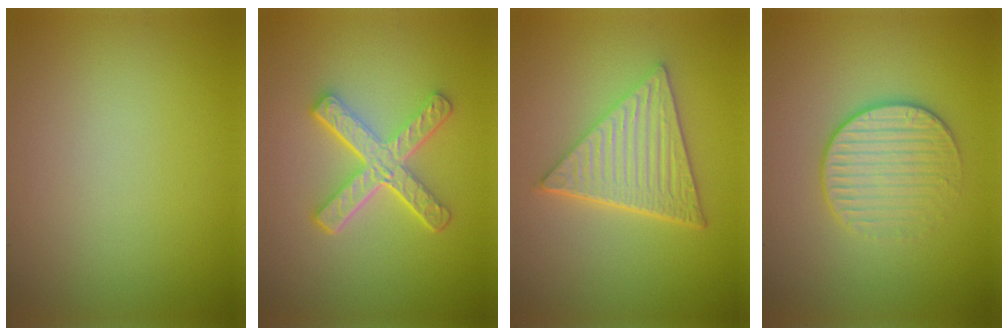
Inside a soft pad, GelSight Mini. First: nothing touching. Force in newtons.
{"total": 5.1, "press": 3.7, "slide": 3.5}
{"total": 6.2, "press": 4.6, "slide": 4.1}
{"total": 3.2, "press": 2.9, "slide": 1.4}